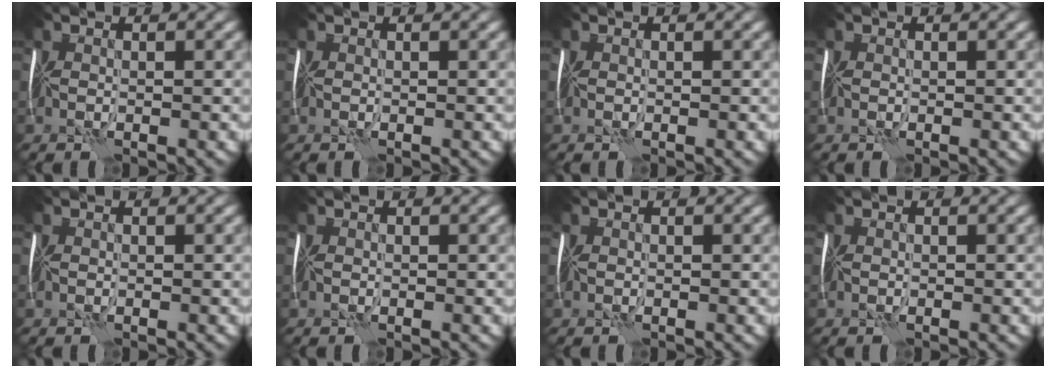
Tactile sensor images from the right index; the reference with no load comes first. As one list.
[{"total": 0.0}, {"total": 0.0}, {"total": 0.0}, {"total": 0.0}, {"total": 0.0}, {"total": 0.0}, {"total": 0.0}]